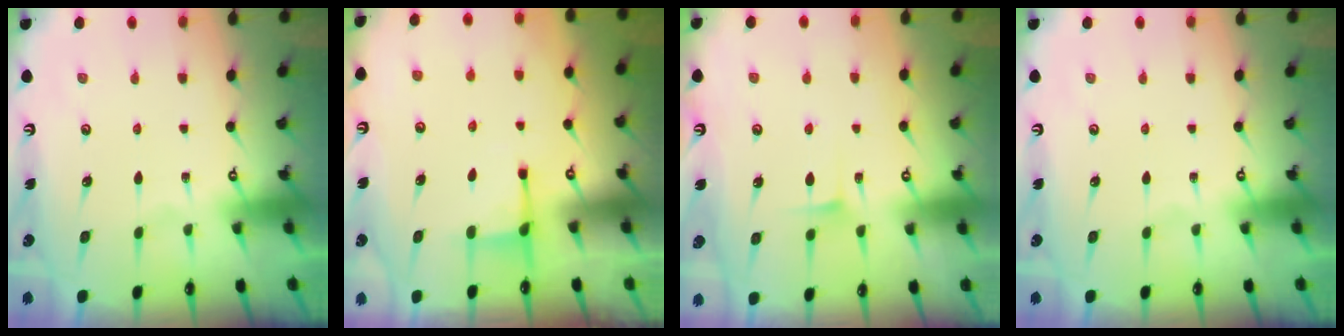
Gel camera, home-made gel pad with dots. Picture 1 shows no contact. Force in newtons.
{"total": 2.2, "press": 2.1, "slide": 0.7}
{"total": 4.5, "press": 4.5, "slide": 0.6}
{"total": 0.0}